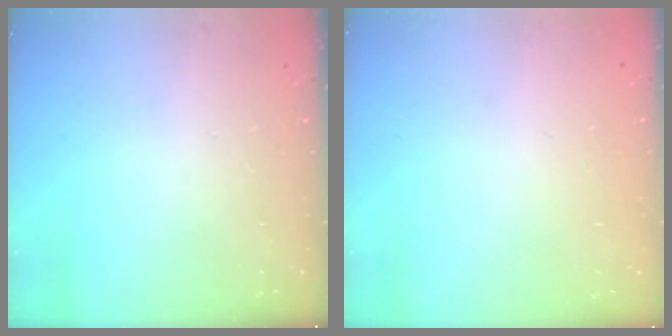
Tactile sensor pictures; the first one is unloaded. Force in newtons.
{"total": 0.0}